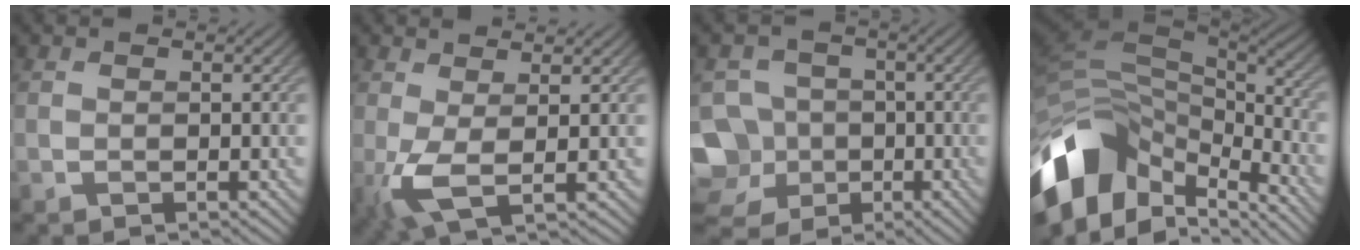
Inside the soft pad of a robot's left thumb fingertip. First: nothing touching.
{"total": 4.1, "force": [0.3, 1.0, 4.0], "torque": [-0.096, -0.002, 0.003]}
{"total": 11.1, "force": [-4.6, 9.6, 3.2], "torque": [-0.115, -0.028, -0.100]}
{"total": 15.2, "force": [-5.6, 9.6, 10.3], "torque": [-0.263, -0.033, -0.081]}